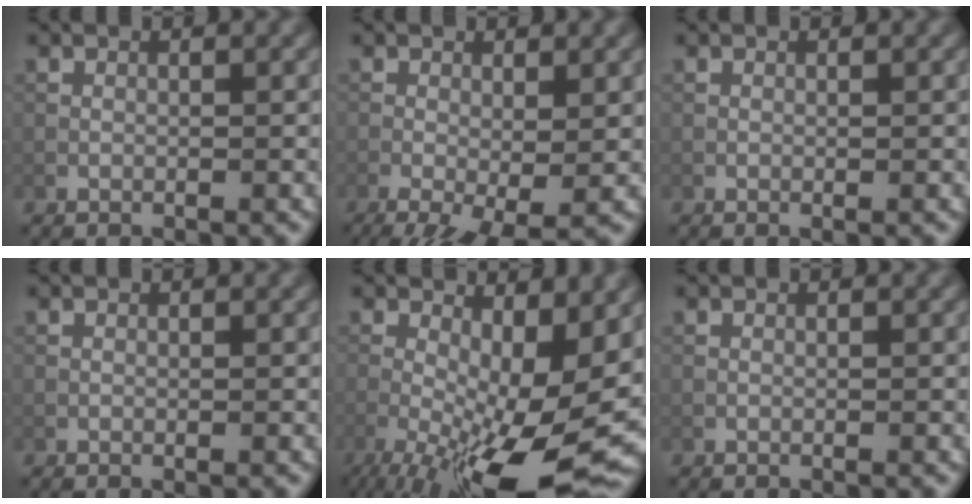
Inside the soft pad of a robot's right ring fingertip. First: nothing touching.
{"total": 5.3, "force": [-2.2, 1.7, 4.5], "torque": [-0.082, -0.009, -0.033]}
{"total": 0.0}
{"total": 0.0}
{"total": 14.6, "force": [-4.2, 5.0, 13.1], "torque": [-0.212, -0.012, -0.061]}
{"total": 0.0}